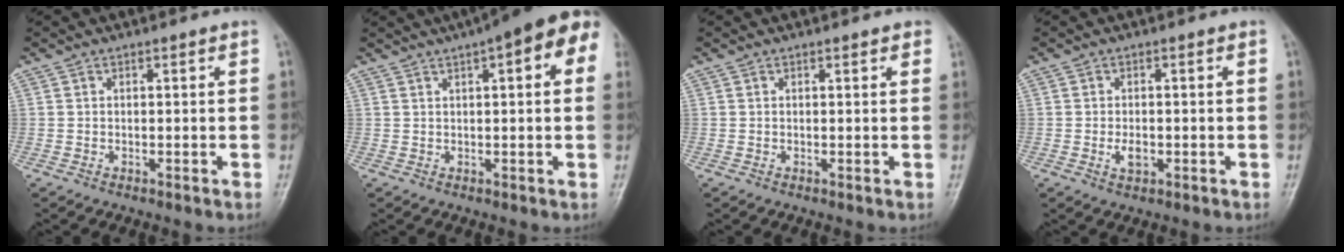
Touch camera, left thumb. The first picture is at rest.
{"total": 13.6, "force": [6.1, 4.0, 11.4], "torque": [-0.137, 0.023, 0.070]}
{"total": 1.2, "force": [0.8, 0.4, 0.8], "torque": [-0.009, -0.001, 0.006]}
{"total": 2.5, "force": [-0.7, 1.5, 1.9], "torque": [-0.032, 0.001, -0.010]}